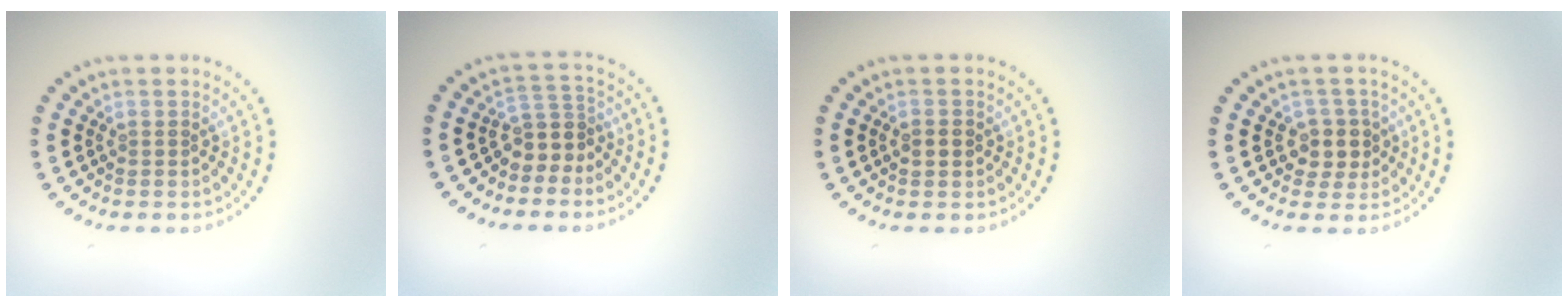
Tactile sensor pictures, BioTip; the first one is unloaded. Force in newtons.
{"total": 2.7, "press": 2.0, "slide": 1.8}
{"total": 1.6, "press": 1.6, "slide": 0.1}
{"total": 2.6, "press": 2.3, "slide": 1.3}